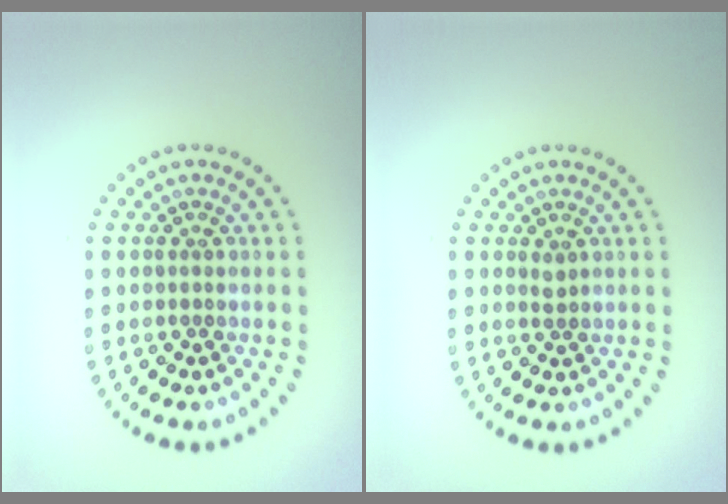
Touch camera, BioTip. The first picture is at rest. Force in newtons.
{"total": 0.6, "press": 0.5, "slide": 0.3}